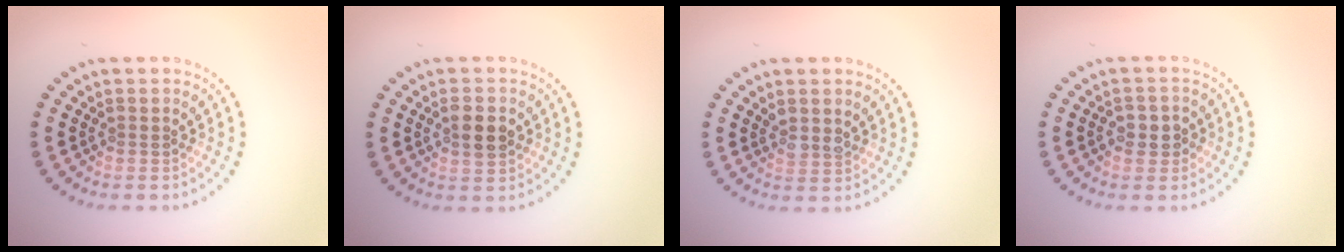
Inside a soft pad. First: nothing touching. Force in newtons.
{"total": 2.9, "press": 2.9, "slide": 0.2}
{"total": 1.7, "press": 1.5, "slide": 0.8}
{"total": 2.2, "press": 2.1, "slide": 0.7}